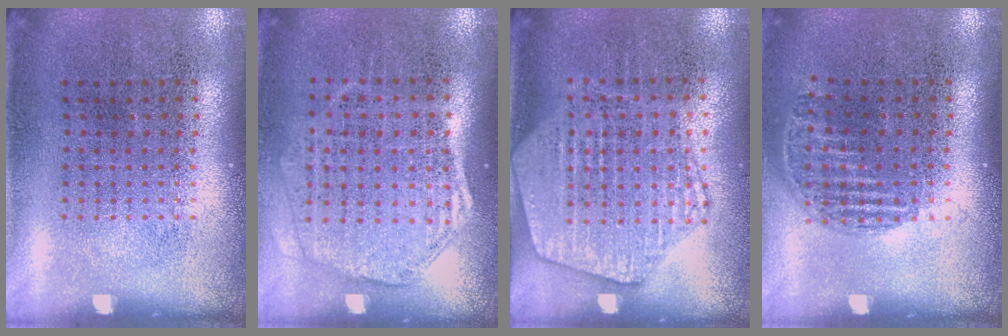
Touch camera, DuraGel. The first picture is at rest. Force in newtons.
{"total": 1.7, "press": 1.5, "slide": 0.7}
{"total": 1.9, "press": 1.8, "slide": 0.7}
{"total": 1.0, "press": 0.9, "slide": 0.5}